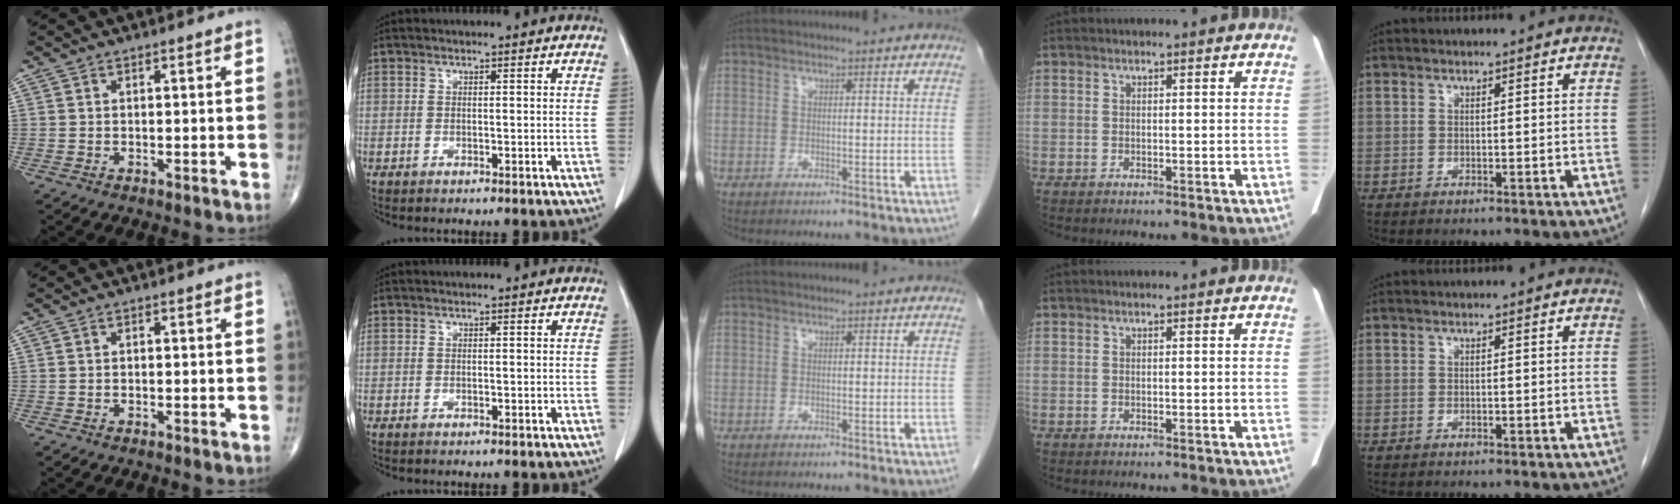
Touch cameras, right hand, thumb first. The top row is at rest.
{}